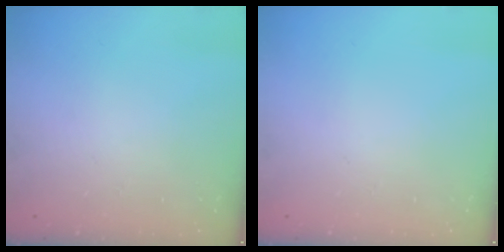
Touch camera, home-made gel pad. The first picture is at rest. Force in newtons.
{"total": 0.0}